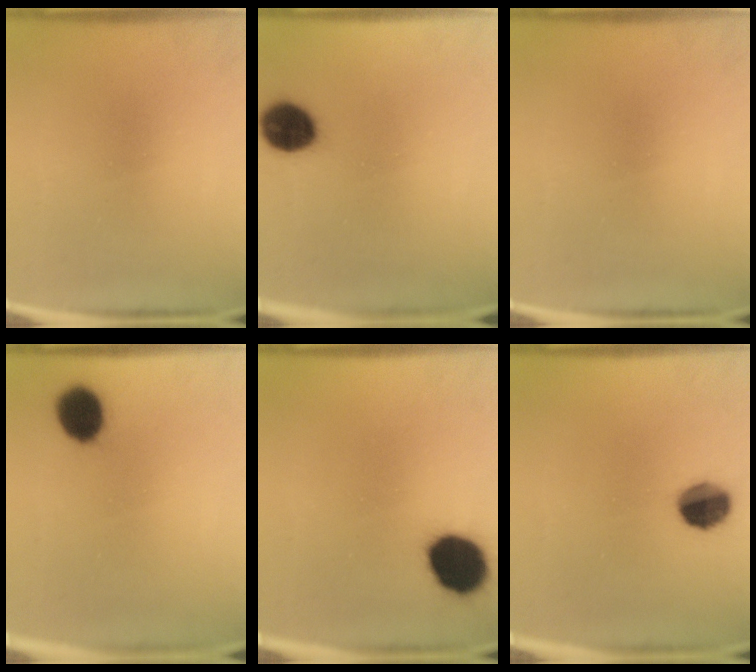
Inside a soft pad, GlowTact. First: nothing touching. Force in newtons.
{"total": 9.8}
{"total": 0.0}
{"total": 6.3}
{"total": 13.4}
{"total": 9.1}